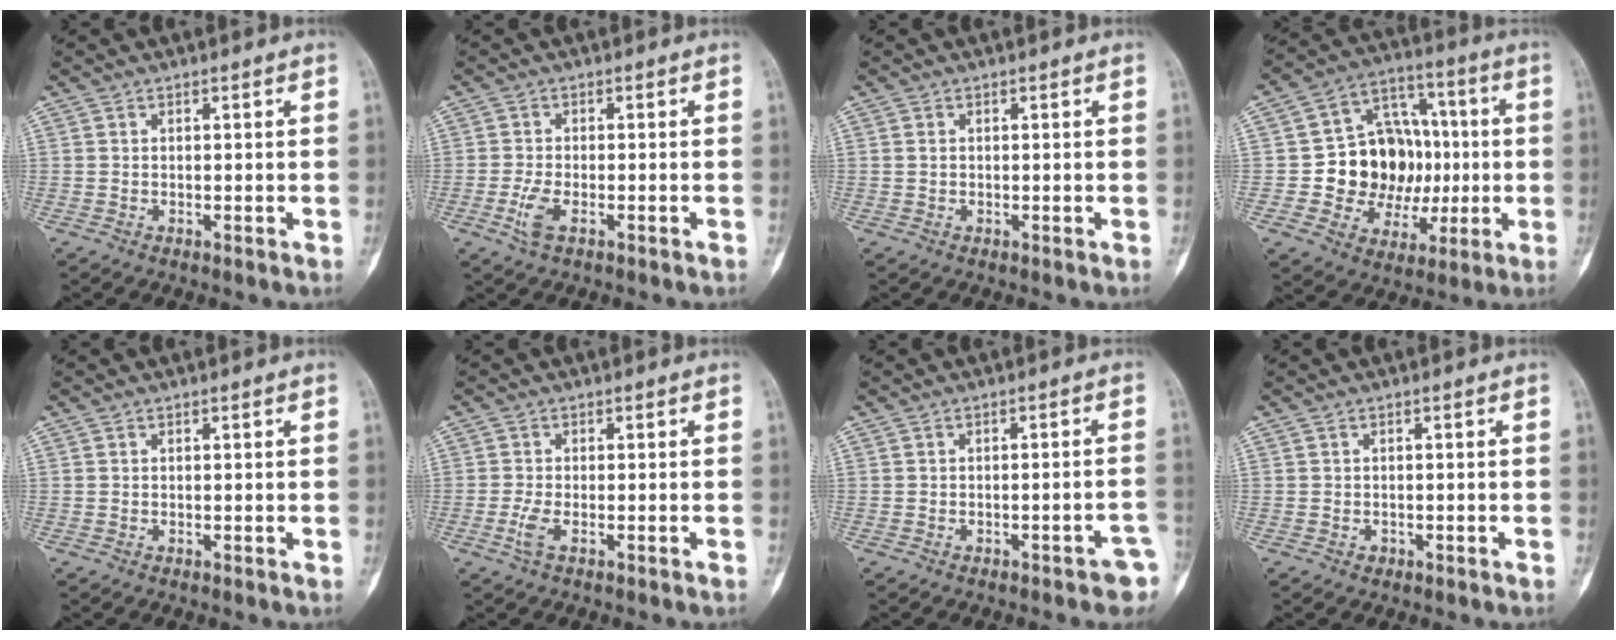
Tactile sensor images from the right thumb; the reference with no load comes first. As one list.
[{"total": 3.6, "force": [-1.5, 1.3, 3.0], "torque": [-0.073, 0.001, -0.029]}, {"total": 0.7, "force": [0.1, 0.5, 0.4], "torque": [-0.007, 0.002, 0.003]}, {"total": 17.4, "force": [-0.5, 14.0, 10.4], "torque": [-0.099, 0.032, 0.004]}, {"total": 0.0}, {"total": 2.4, "force": [-1.0, 0.6, 2.1], "torque": [-0.055, -0.004, -0.024]}, {"total": 5.4, "force": [-3.2, 1.7, 3.9], "torque": [-0.034, 0.025, -0.036]}, {"total": 0.6, "force": [-0.2, 0.5, 0.1], "torque": [0.003, 0.002, -0.003]}]